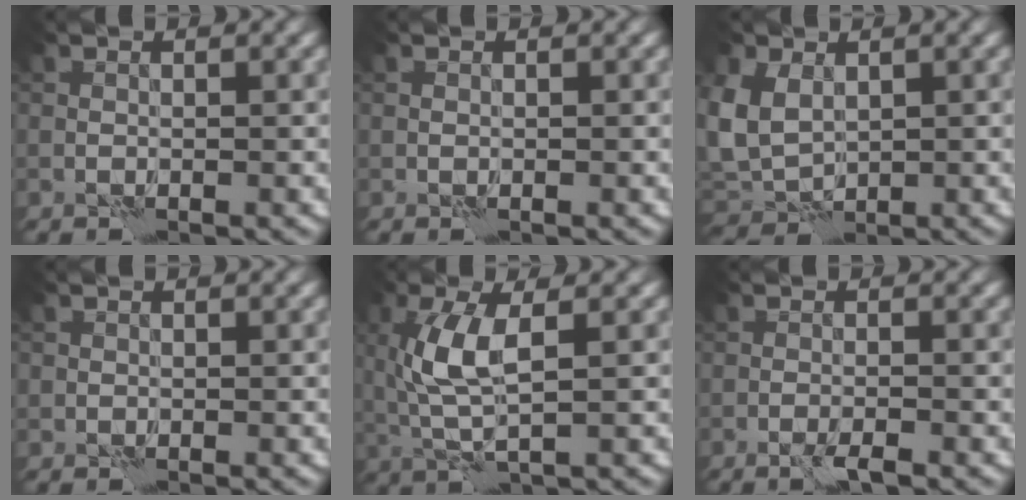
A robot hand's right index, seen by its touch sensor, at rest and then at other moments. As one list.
[{"total": 0.0}, {"total": 5.0, "force": [0.9, 3.9, 3.0], "torque": [-0.081, -0.002, 0.008]}, {"total": 0.5, "force": [0.0, 0.5, -0.1], "torque": [0.005, -0.004, -0.001]}, {"total": 5.1, "force": [0.8, 1.7, 4.7], "torque": [-0.117, 0.002, 0.015]}, {"total": 1.5, "force": [-1.0, 0.0, 1.1], "torque": [-0.023, 0.000, -0.021]}]